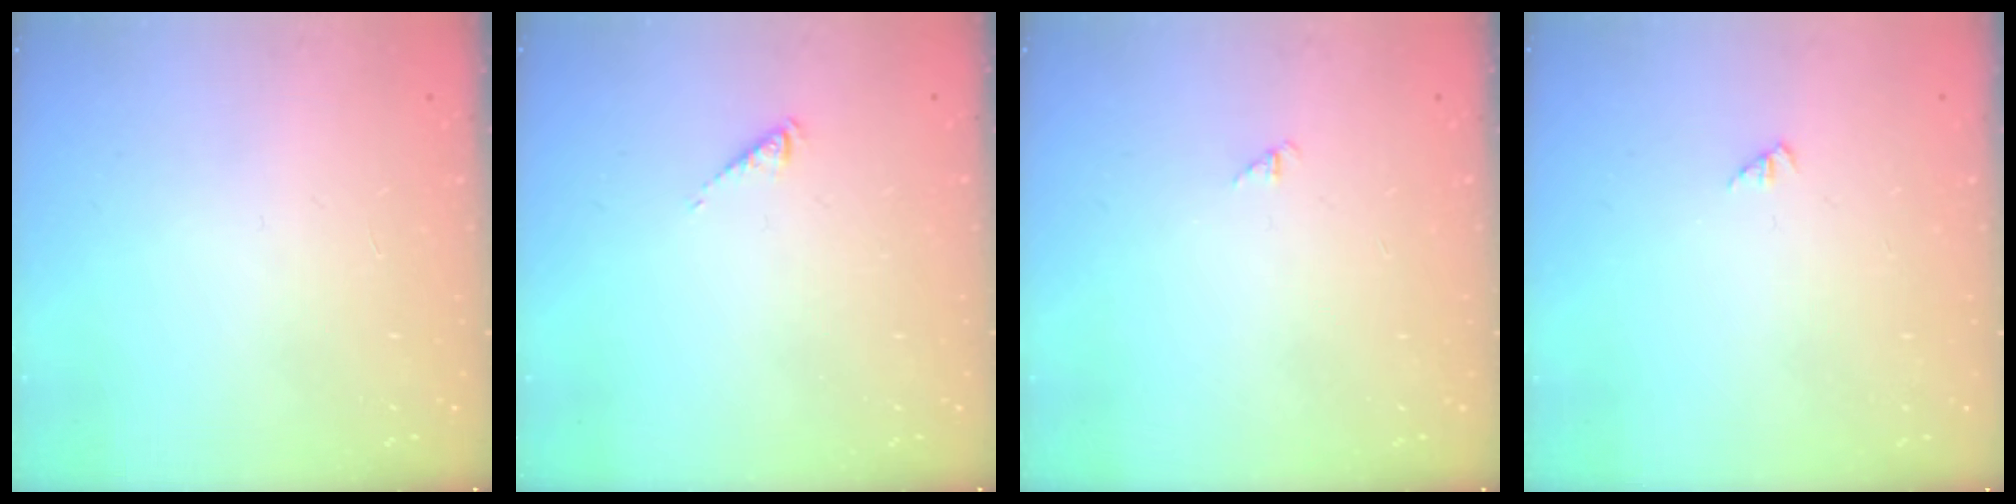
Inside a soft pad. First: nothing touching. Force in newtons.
{"total": 0.8, "press": 0.8, "slide": 0.1}
{"total": 1.3, "press": 1.2, "slide": 0.3}
{"total": 1.0, "press": 1.0, "slide": 0.3}